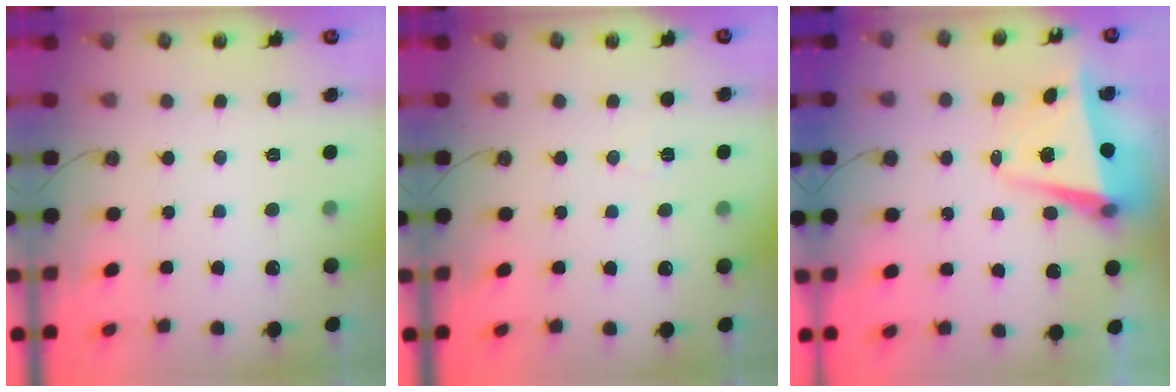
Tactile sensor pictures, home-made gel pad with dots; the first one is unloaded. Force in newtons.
{"total": 3.8, "press": 3.2, "slide": 2.1}
{"total": 5.3, "press": 4.9, "slide": 2.0}